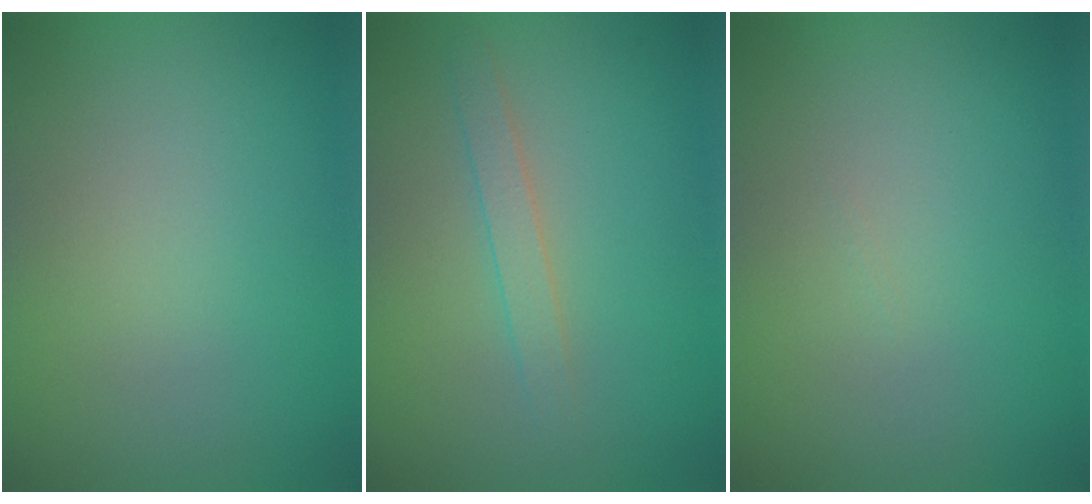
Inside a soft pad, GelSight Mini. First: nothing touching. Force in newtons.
{"total": 1.5, "press": 1.5, "slide": 0.1}
{"total": 0.0}